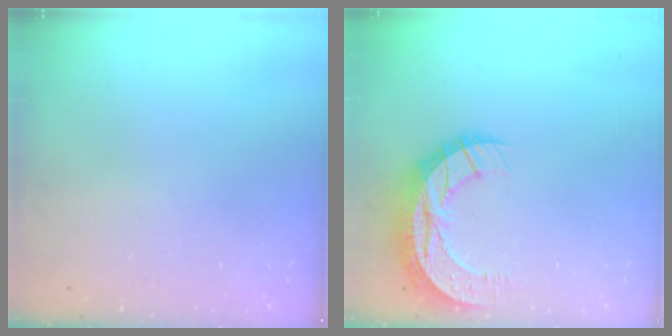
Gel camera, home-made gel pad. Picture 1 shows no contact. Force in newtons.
{"total": 11.0, "press": 11.0, "slide": 0.8}